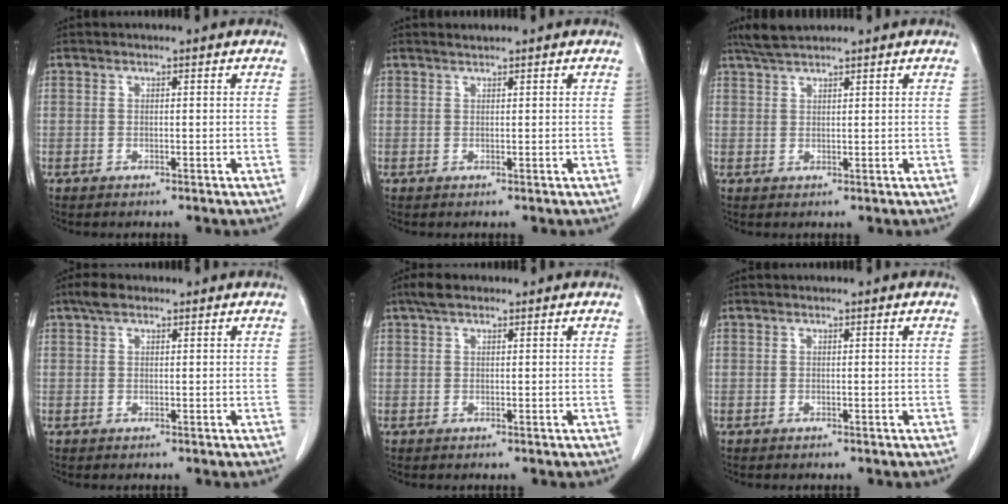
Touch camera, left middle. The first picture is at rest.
{"total": 0.5, "force": [0.5, -0.1, 0.0], "torque": [-0.008, -0.001, 0.012]}
{"total": 3.1, "force": [2.8, 0.2, 1.2], "torque": [-0.029, 0.012, 0.057]}
{"total": 2.2, "force": [1.5, 1.1, 1.3], "torque": [-0.029, 0.016, 0.026]}
{"total": 2.5, "force": [1.7, 1.1, 1.4], "torque": [-0.031, 0.018, 0.030]}
{"total": 0.0}